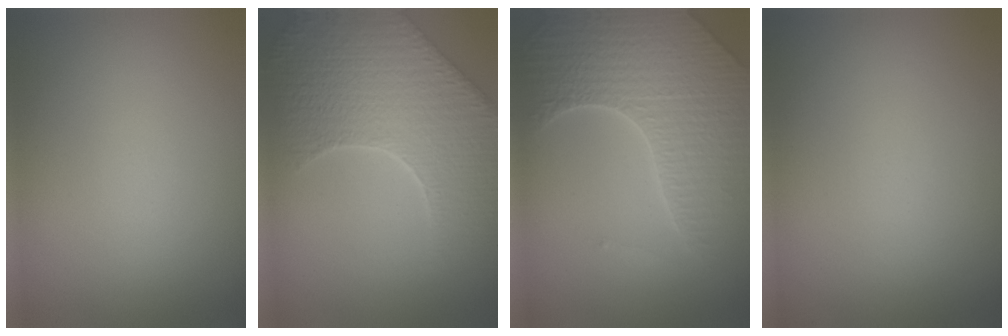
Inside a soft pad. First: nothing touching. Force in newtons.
{"total": 9.0, "press": 6.4, "slide": 6.3}
{"total": 8.2, "press": 5.8, "slide": 5.9}
{"total": 0.0}